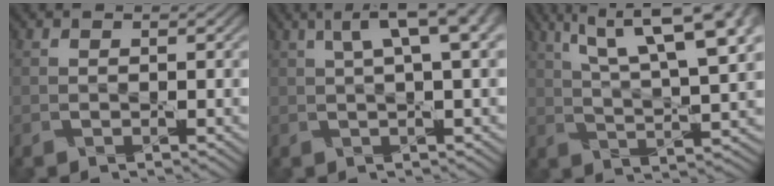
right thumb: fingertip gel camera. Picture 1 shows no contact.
{"total": 7.0, "force": [2.7, 1.5, 6.3], "torque": [-0.087, 0.027, 0.045]}
{"total": 15.4, "force": [7.7, 4.6, 12.5], "torque": [-0.210, 0.016, 0.123]}